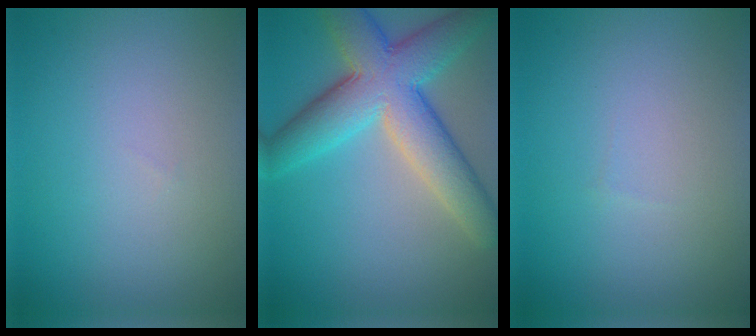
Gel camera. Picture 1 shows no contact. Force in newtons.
{"total": 8.9, "press": 8.9, "slide": 0.4}
{"total": 0.0}